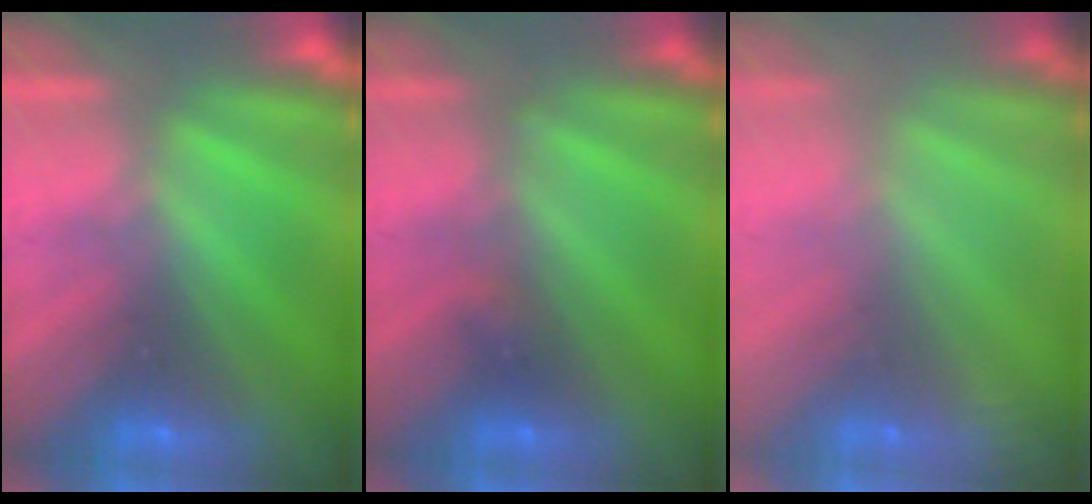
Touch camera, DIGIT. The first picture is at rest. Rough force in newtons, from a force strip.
{"total": 2.3}
{"total": 2.4}